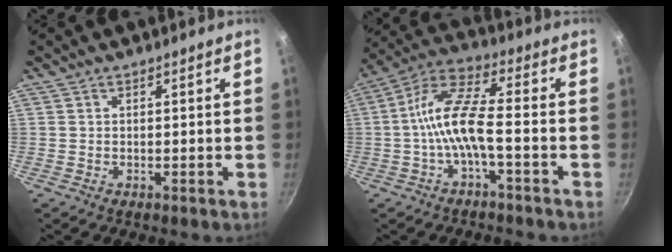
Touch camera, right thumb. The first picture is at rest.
{"total": 10.3, "force": [-2.6, 2.9, 9.6], "torque": [-0.205, 0.041, -0.061]}